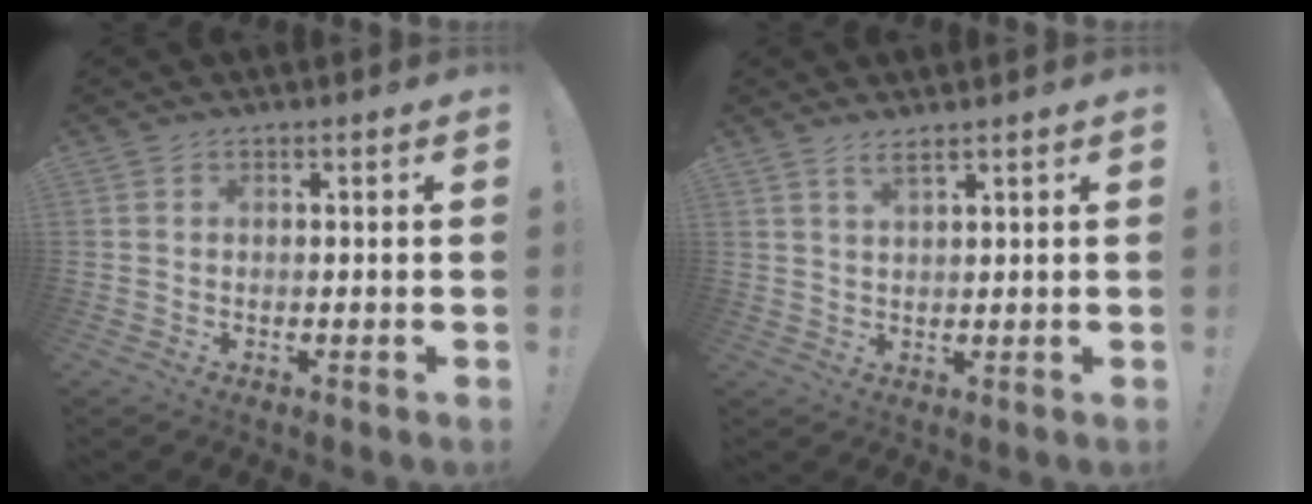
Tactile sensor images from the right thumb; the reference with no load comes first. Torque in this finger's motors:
{"motor_torque": [-0.24, 0.11, -0.30, 0.32, 0.06]}